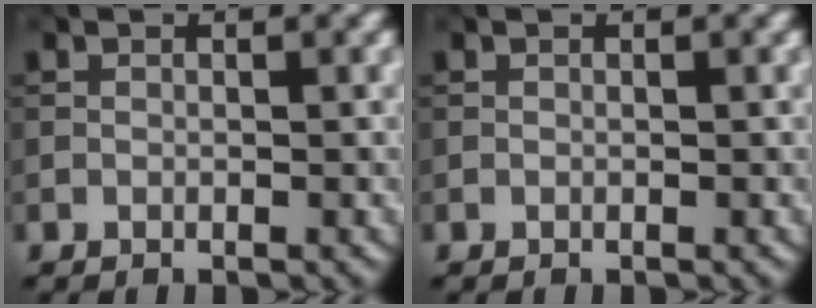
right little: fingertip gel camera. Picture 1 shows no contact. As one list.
[{"total": 0.0}]